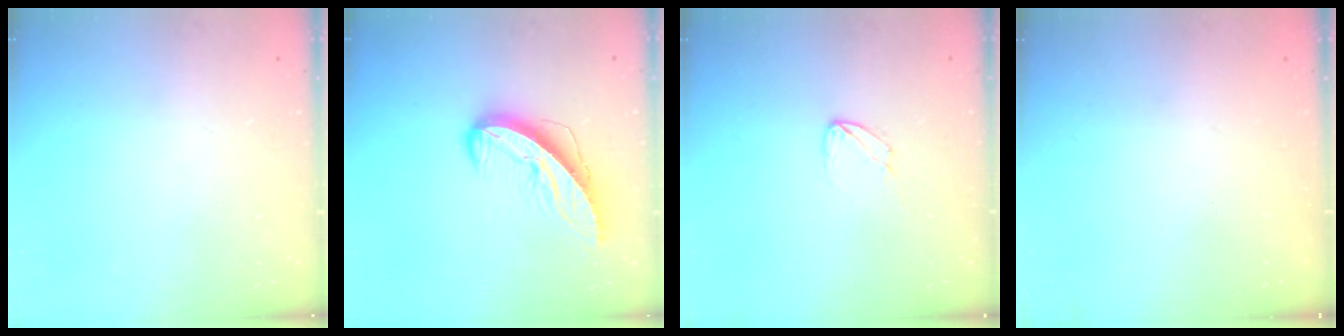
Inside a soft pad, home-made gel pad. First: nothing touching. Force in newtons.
{"total": 10.0, "press": 10.0, "slide": 1.1}
{"total": 3.8, "press": 3.8, "slide": 0.3}
{"total": 0.0}